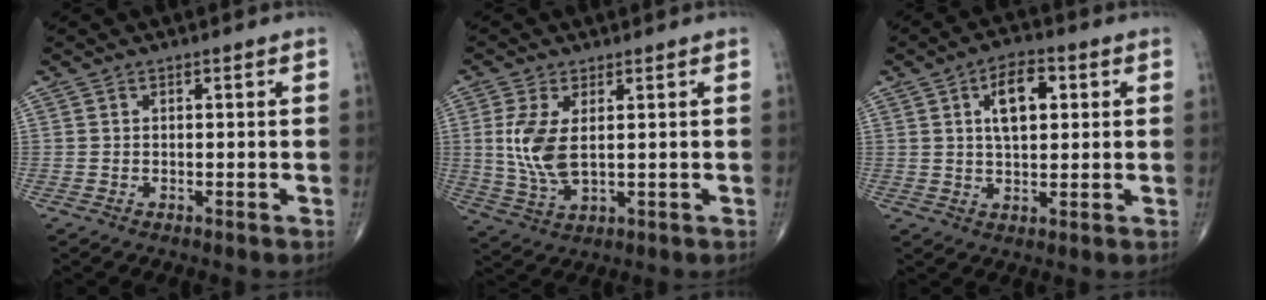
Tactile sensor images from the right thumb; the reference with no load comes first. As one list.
[{"total": 8.1, "force": [1.2, 3.8, 7.1], "torque": [-0.160, -0.011, 0.033]}, {"total": 8.6, "force": [2.4, 4.4, 7.0], "torque": [-0.097, 0.003, 0.037]}]